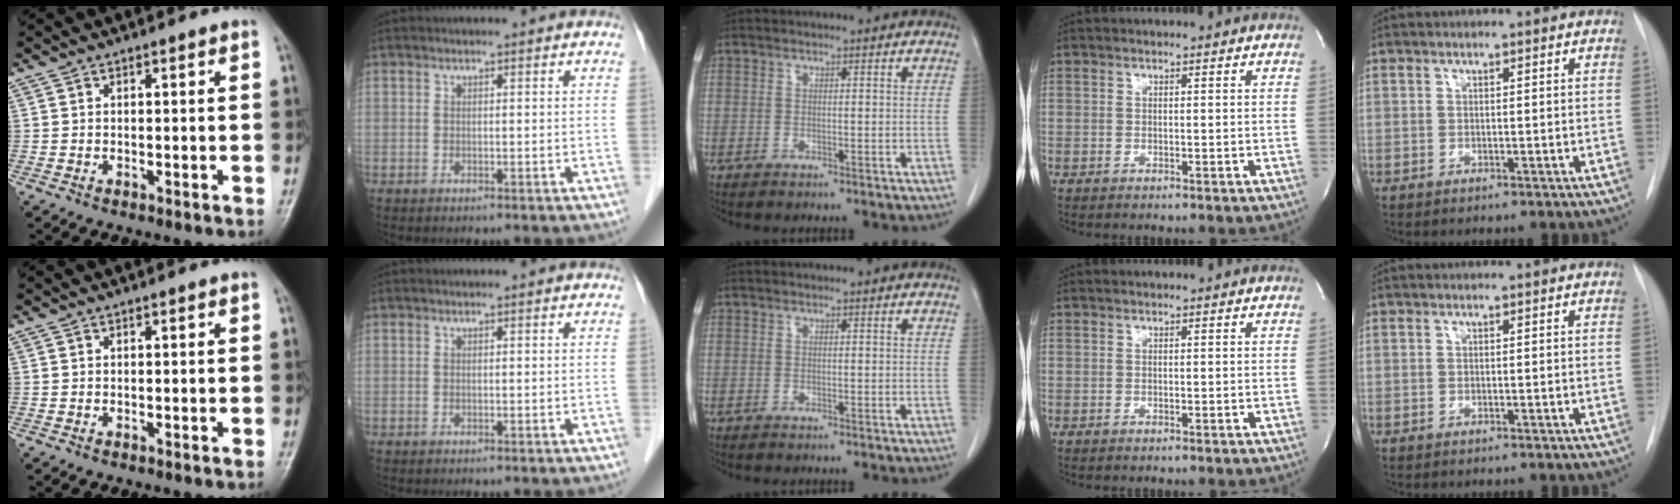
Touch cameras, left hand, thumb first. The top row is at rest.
{}